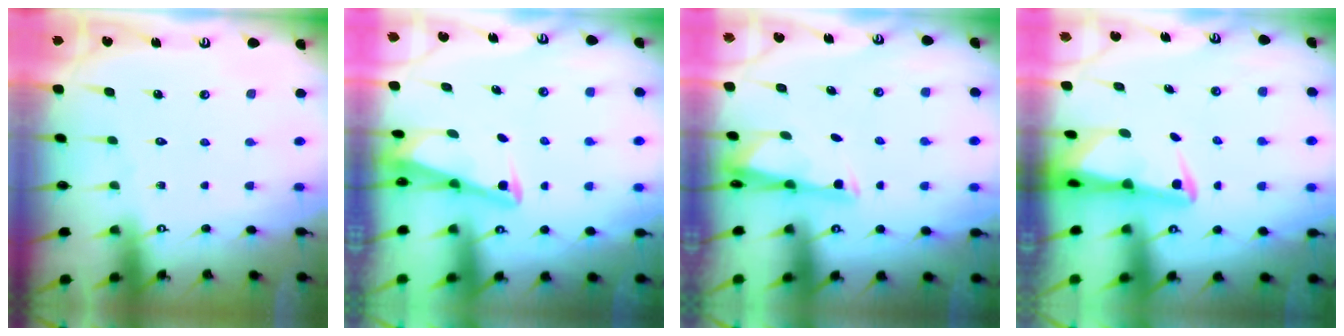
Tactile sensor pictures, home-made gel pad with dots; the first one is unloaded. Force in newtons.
{"total": 2.7, "press": 2.7, "slide": 0.3}
{"total": 2.8, "press": 2.8, "slide": 0.5}
{"total": 2.5, "press": 2.5, "slide": 0.6}